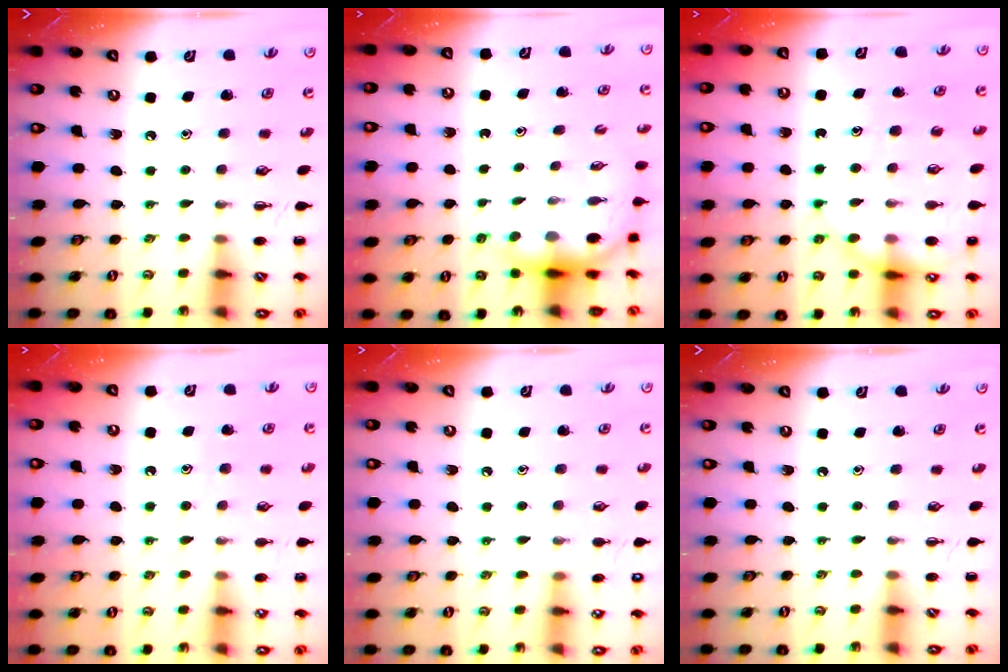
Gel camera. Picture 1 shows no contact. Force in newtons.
{"total": 6.1, "press": 6.0, "slide": 0.8}
{"total": 17.0, "press": 16.8, "slide": 2.8}
{"total": 8.7, "press": 8.6, "slide": 1.4}
{"total": 7.4, "press": 7.0, "slide": 2.4}
{"total": 0.0}